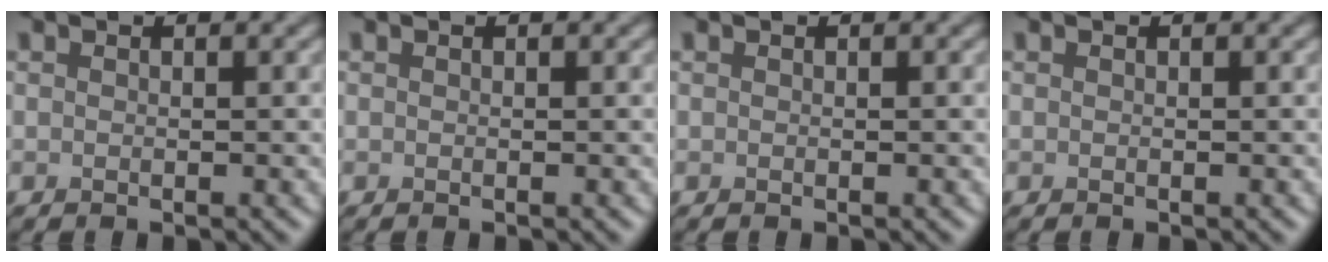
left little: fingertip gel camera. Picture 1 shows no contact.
{"total": 0.0}
{"total": 0.0}
{"total": 0.0}